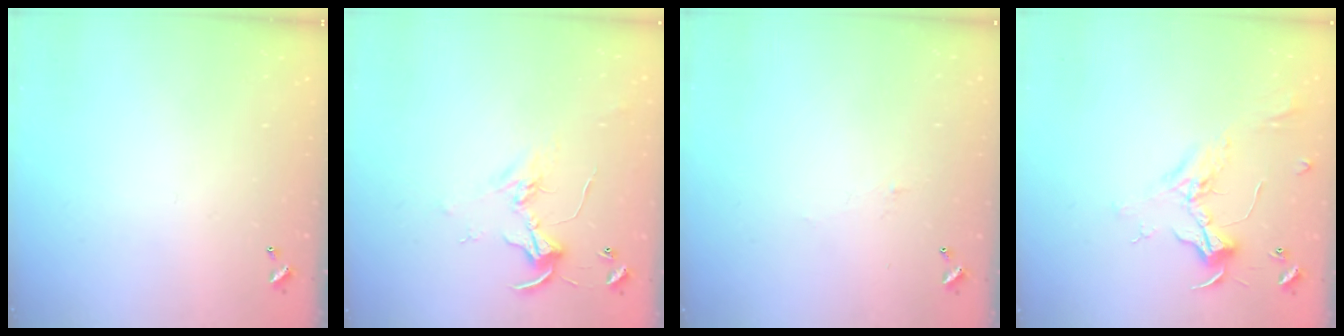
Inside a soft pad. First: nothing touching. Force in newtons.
{"total": 2.5, "press": 2.5, "slide": 0.2}
{"total": 1.5, "press": 1.3, "slide": 0.6}
{"total": 2.4, "press": 2.3, "slide": 0.8}